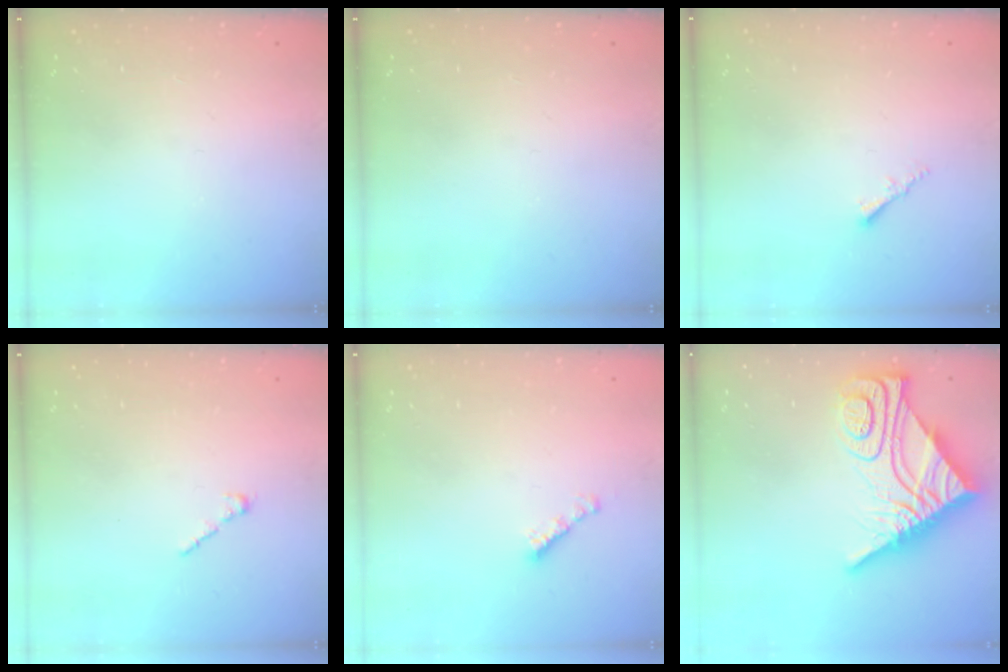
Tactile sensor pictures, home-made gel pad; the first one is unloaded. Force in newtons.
{"total": 0.0}
{"total": 1.5, "press": 1.5, "slide": 0.4}
{"total": 1.7, "press": 1.7, "slide": 0.5}
{"total": 2.3, "press": 2.2, "slide": 0.4}
{"total": 18.8, "press": 18.7, "slide": 1.5}